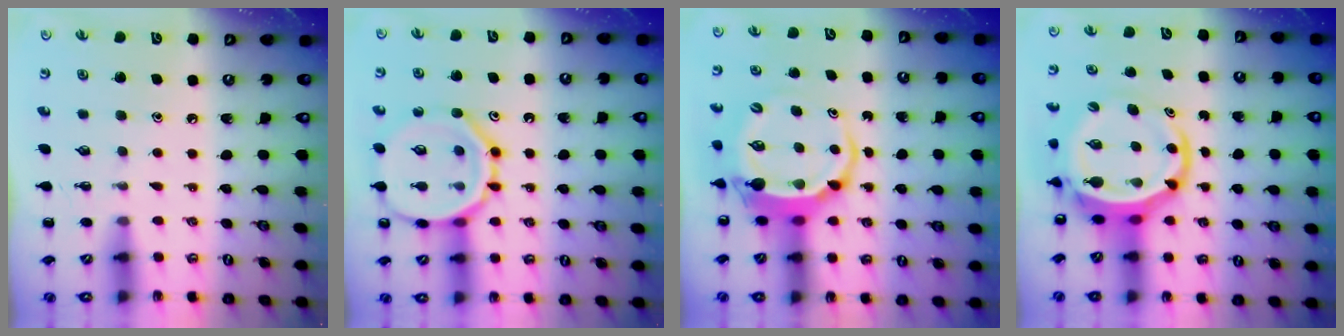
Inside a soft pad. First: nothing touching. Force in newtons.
{"total": 15.3, "press": 15.2, "slide": 1.4}
{"total": 6.5, "press": 6.4, "slide": 1.0}
{"total": 8.6, "press": 8.2, "slide": 2.8}